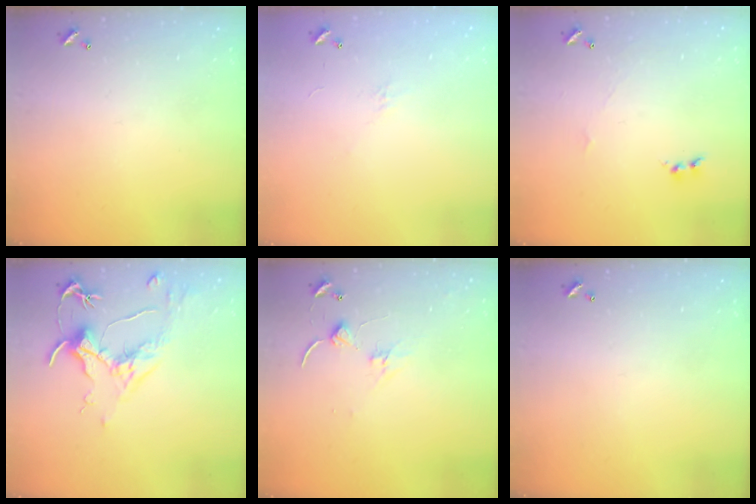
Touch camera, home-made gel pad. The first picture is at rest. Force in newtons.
{"total": 5.6, "press": 5.5, "slide": 0.9}
{"total": 1.7, "press": 1.6, "slide": 0.6}
{"total": 1.7, "press": 1.4, "slide": 0.9}
{"total": 0.6, "press": 0.5, "slide": 0.3}
{"total": 0.0}